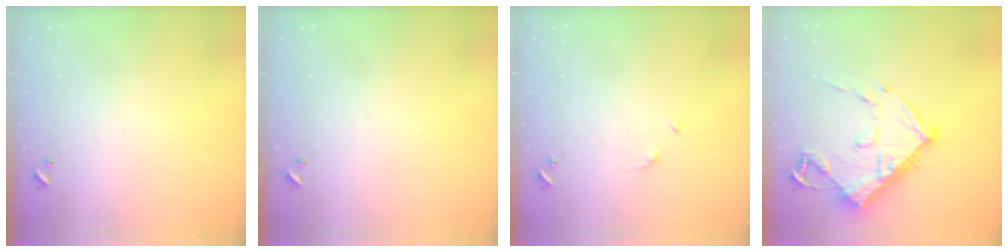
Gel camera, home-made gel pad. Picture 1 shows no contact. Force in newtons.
{"total": 0.0}
{"total": 3.9, "press": 3.8, "slide": 0.5}
{"total": 16.4, "press": 16.4, "slide": 1.4}